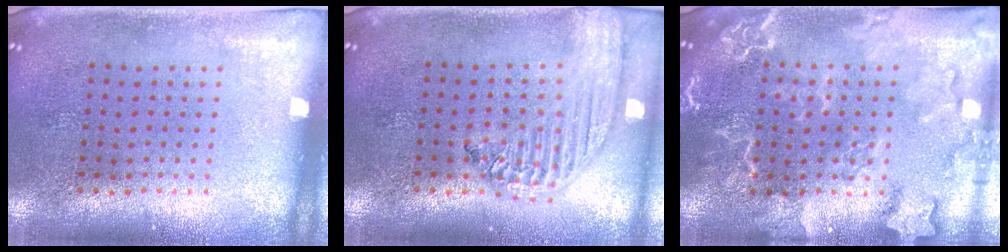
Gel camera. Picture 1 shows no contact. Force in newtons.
{"total": 2.2, "press": 1.9, "slide": 1.1}
{"total": 2.6, "press": 2.6, "slide": 0.3}